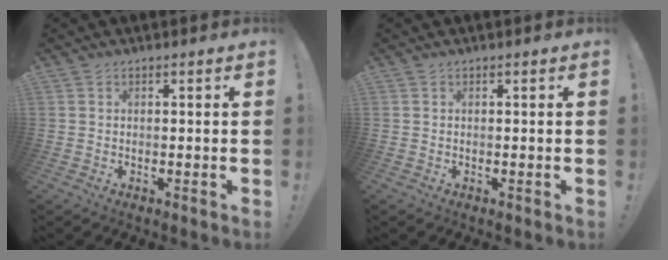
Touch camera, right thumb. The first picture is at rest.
{"total": 0.0}